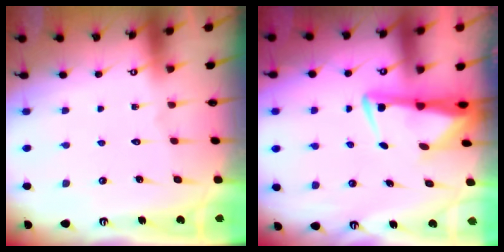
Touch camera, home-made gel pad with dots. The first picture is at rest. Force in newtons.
{"total": 4.6, "press": 4.5, "slide": 0.9}